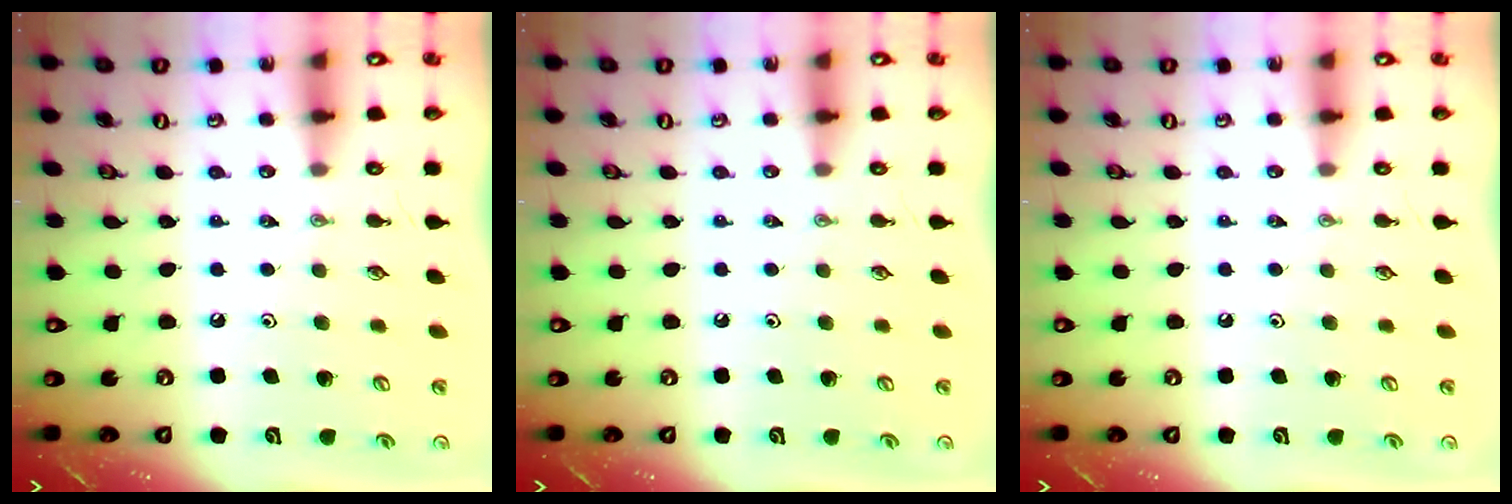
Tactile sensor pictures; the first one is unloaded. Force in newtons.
{"total": 0.0}
{"total": 0.0}